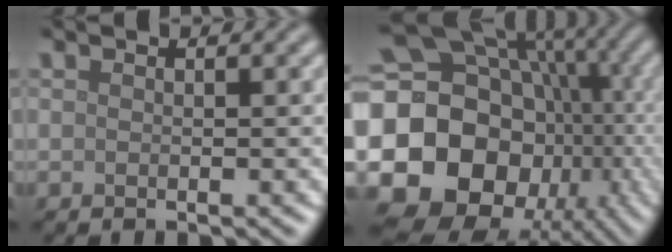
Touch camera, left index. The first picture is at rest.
{"total": 22.5, "force": [-3.9, 18.7, 12.0], "torque": [-0.205, 0.017, -0.096]}